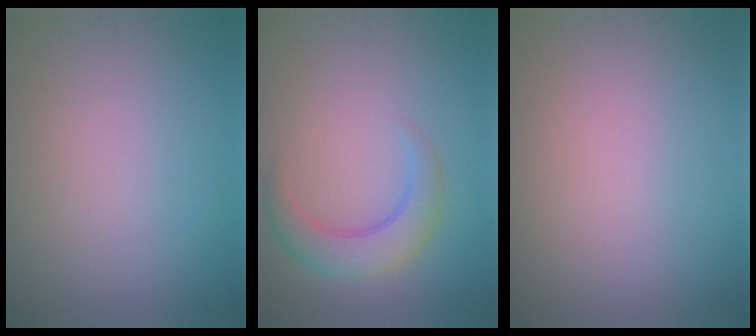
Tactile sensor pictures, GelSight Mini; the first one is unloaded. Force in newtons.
{"total": 3.5, "press": 3.5, "slide": 0.1}
{"total": 0.0}